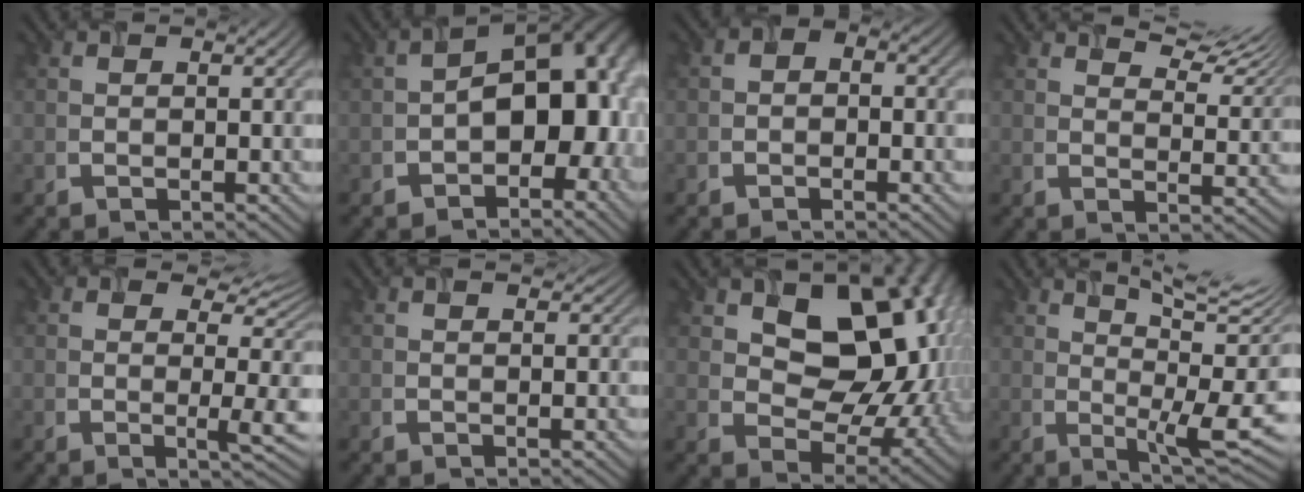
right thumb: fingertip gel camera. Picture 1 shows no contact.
{"total": 11.9, "force": [-1.9, 7.3, 9.3], "torque": [-0.110, 0.004, -0.037]}
{"total": 2.2, "force": [-0.8, 1.6, 1.2], "torque": [-0.021, 0.003, -0.022]}
{"total": 7.2, "force": [6.0, 1.9, 3.7], "torque": [-0.071, 0.006, 0.093]}
{"total": 5.1, "force": [1.8, 1.5, 4.5], "torque": [-0.065, -0.006, 0.026]}
{"total": 1.1, "force": [0.8, 0.5, 0.6], "torque": [-0.013, -0.002, 0.014]}
{"total": 15.3, "force": [4.4, 9.7, 11.0], "torque": [-0.163, -0.007, 0.078]}
{"total": 12.4, "force": [4.2, 2.9, 11.3], "torque": [-0.157, 0.009, 0.072]}